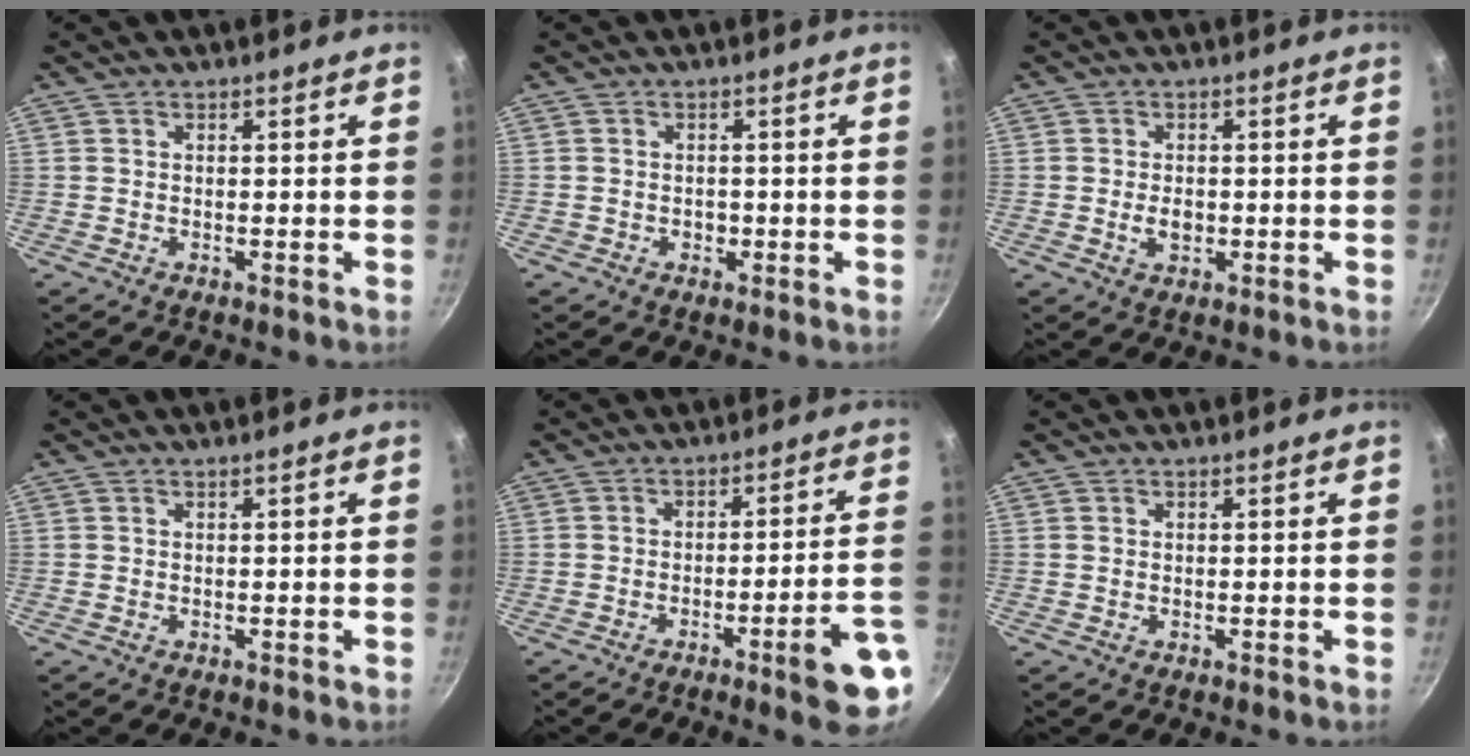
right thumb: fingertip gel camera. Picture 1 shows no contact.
{"total": 1.5, "force": [-0.4, 1.4, 0.6], "torque": [-0.002, 0.005, -0.004]}
{"total": 3.0, "force": [-0.5, 2.1, 2.1], "torque": [-0.029, 0.002, -0.008]}
{"total": 0.0}
{"total": 11.3, "force": [-5.3, 1.4, 9.9], "torque": [-0.112, 0.041, -0.067]}
{"total": 0.0}